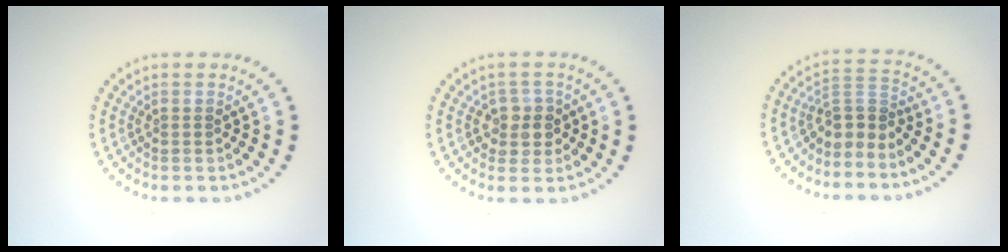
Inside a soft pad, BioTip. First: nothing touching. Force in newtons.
{"total": 2.1, "press": 2.0, "slide": 0.8}
{"total": 2.9, "press": 2.0, "slide": 2.0}